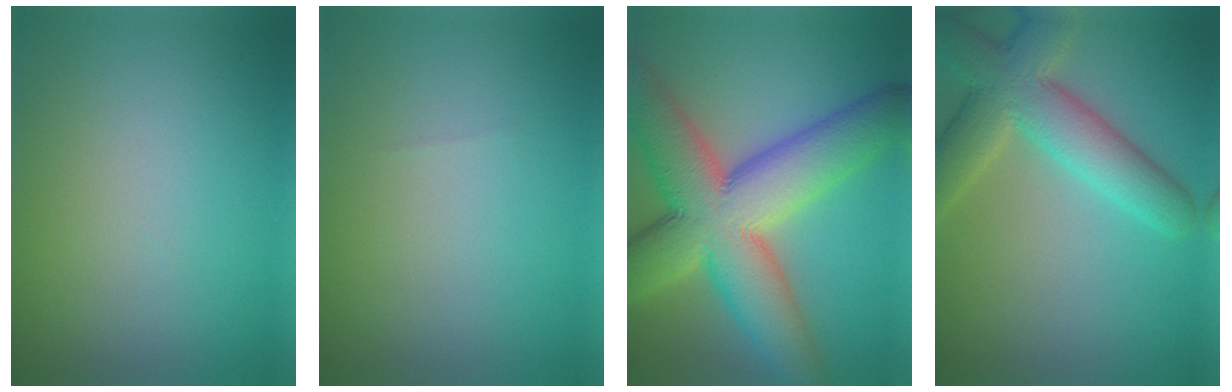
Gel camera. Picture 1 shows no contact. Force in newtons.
{"total": 0.0}
{"total": 14.3, "press": 14.2, "slide": 0.6}
{"total": 7.8, "press": 7.8, "slide": 0.5}